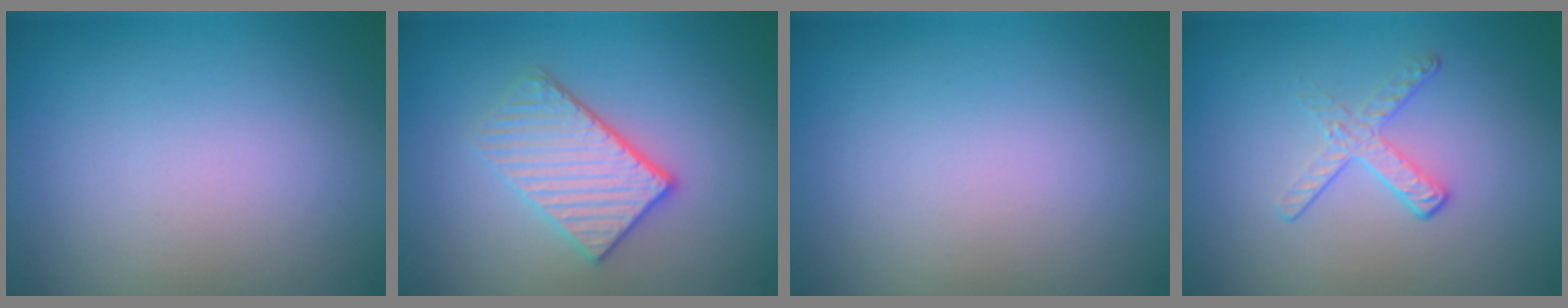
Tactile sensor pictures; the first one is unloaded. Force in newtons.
{"total": 3.8, "press": 3.2, "slide": 2.0}
{"total": 0.0}
{"total": 1.9, "press": 1.1, "slide": 1.6}